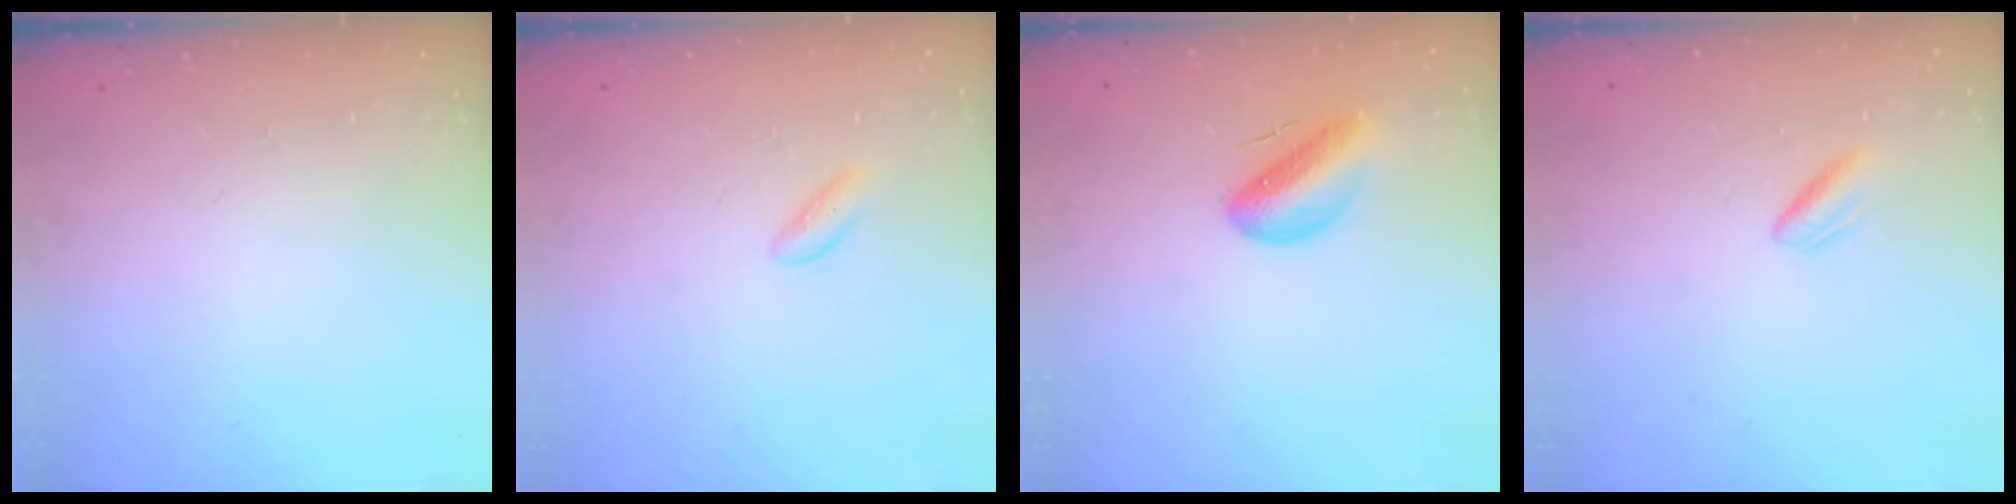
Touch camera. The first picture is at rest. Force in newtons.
{"total": 1.6, "press": 1.6, "slide": 0.4}
{"total": 9.2, "press": 8.7, "slide": 2.9}
{"total": 2.1, "press": 1.8, "slide": 1.1}